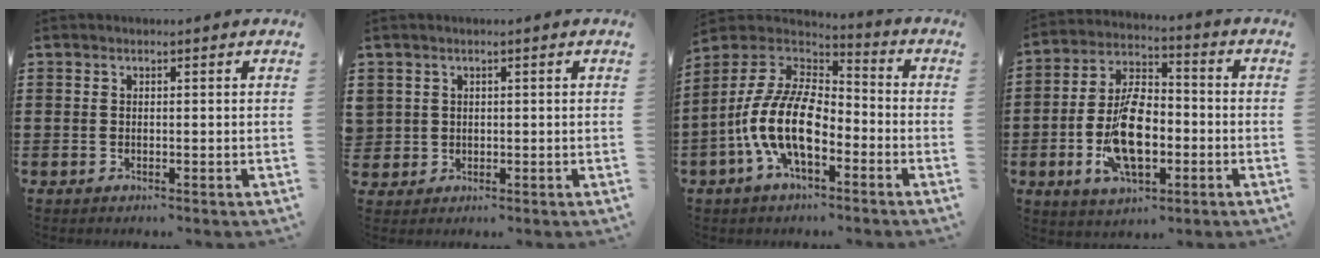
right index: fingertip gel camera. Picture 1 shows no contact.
{"total": 1.5, "force": [0.4, 1.4, 0.0], "torque": [-0.006, 0.007, 0.007]}
{"total": 13.3, "force": [-4.8, 6.2, 10.7], "torque": [-0.258, -0.004, -0.101]}
{"total": 11.6, "force": [-2.8, 6.2, 9.4], "torque": [-0.189, 0.005, -0.050]}